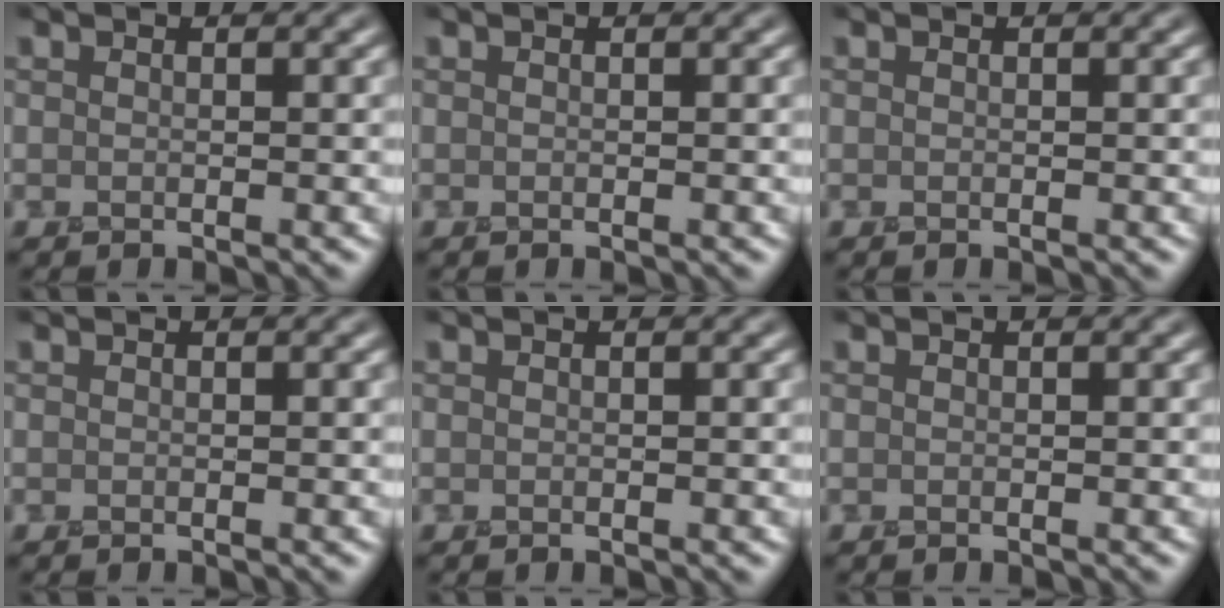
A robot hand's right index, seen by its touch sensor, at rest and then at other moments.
{"total": 0.0}
{"total": 0.0}
{"total": 0.0}
{"total": 0.0}
{"total": 0.0}